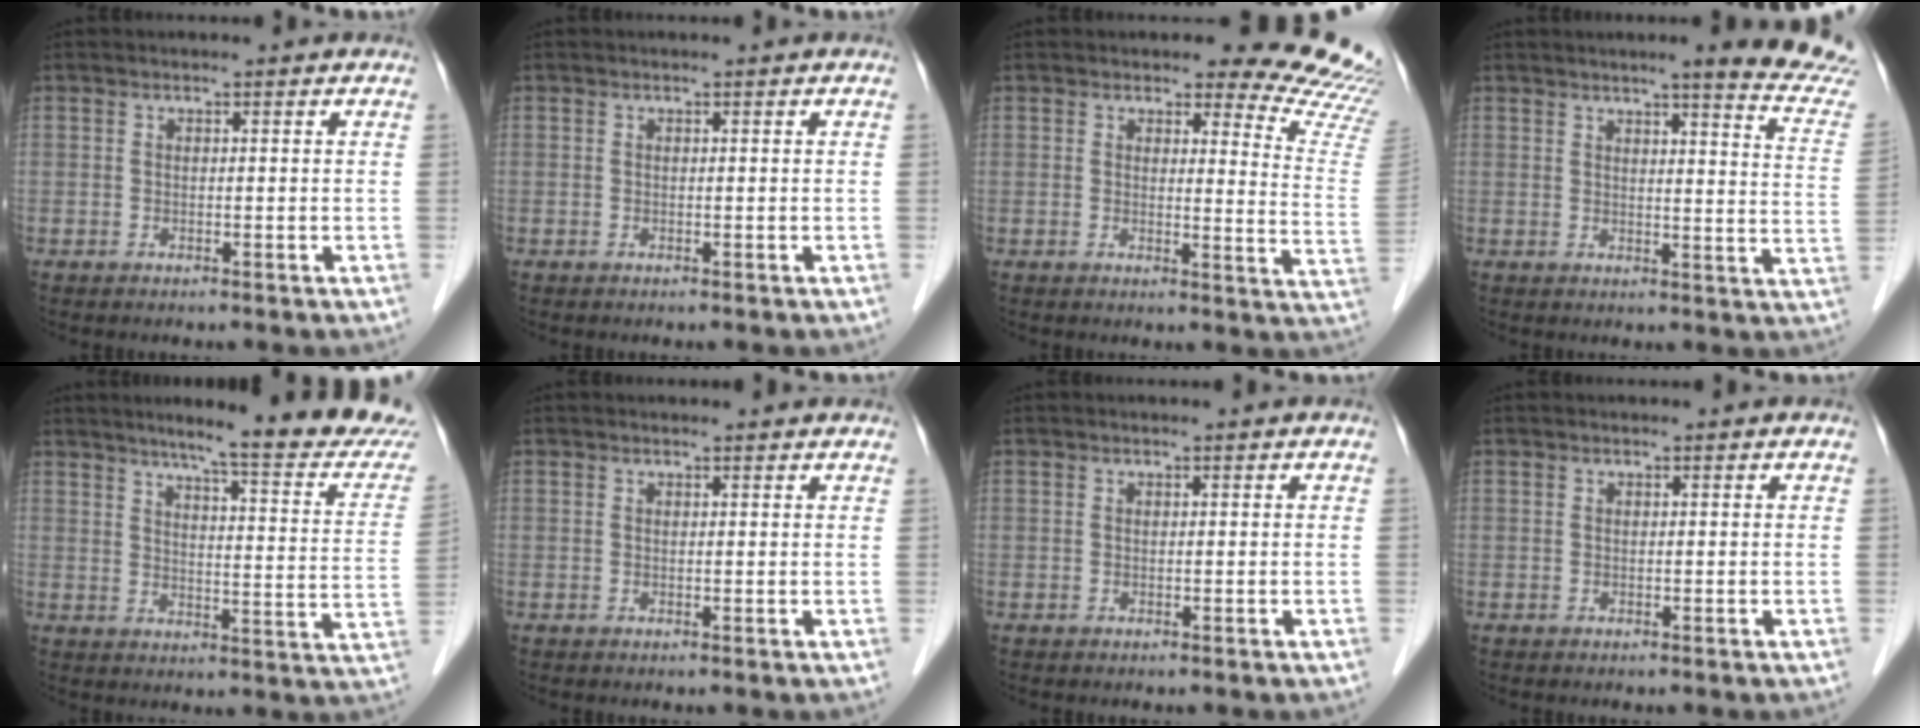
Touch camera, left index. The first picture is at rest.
{"total": 0.0}
{"total": 12.6, "force": [12.3, 1.7, 2.6], "torque": [0.003, -0.117, 0.096]}
{"total": 14.2, "force": [13.0, -0.6, 5.7], "torque": [-0.059, -0.080, 0.129]}
{"total": 18.1, "force": [15.9, 0.0, 8.7], "torque": [-0.111, -0.057, 0.190]}
{"total": 2.1, "force": [2.1, 0.4, 0.3], "torque": [-0.014, 0.008, 0.018]}
{"total": 0.0}
{"total": 0.0}